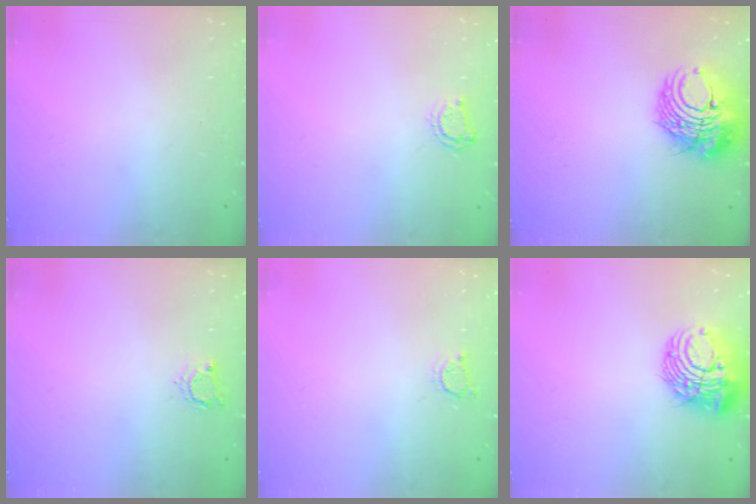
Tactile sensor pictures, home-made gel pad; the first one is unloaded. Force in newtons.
{"total": 4.7, "press": 4.7, "slide": 0.5}
{"total": 11.2, "press": 11.1, "slide": 1.5}
{"total": 4.4, "press": 4.3, "slide": 0.2}
{"total": 2.5, "press": 2.5, "slide": 0.3}
{"total": 13.8, "press": 13.7, "slide": 1.5}